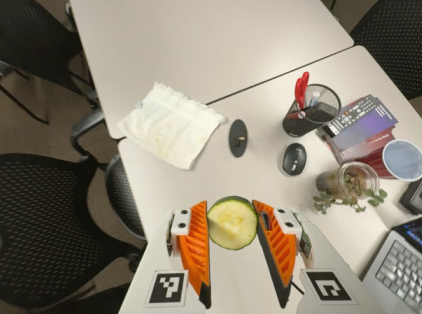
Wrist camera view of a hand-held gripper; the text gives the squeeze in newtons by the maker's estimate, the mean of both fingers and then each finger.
{"total": 8.2, "left": 7.7, "right": 8.7}